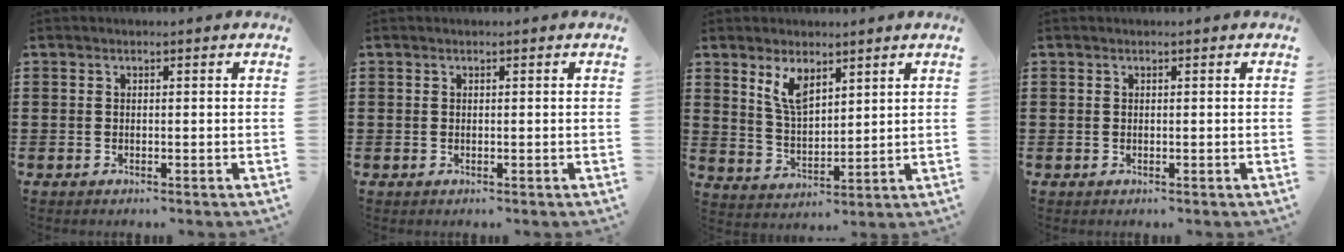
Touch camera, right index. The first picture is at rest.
{"total": 0.0}
{"total": 6.0, "force": [3.7, 2.5, 3.9], "torque": [-0.088, -0.003, 0.068]}
{"total": 0.0}